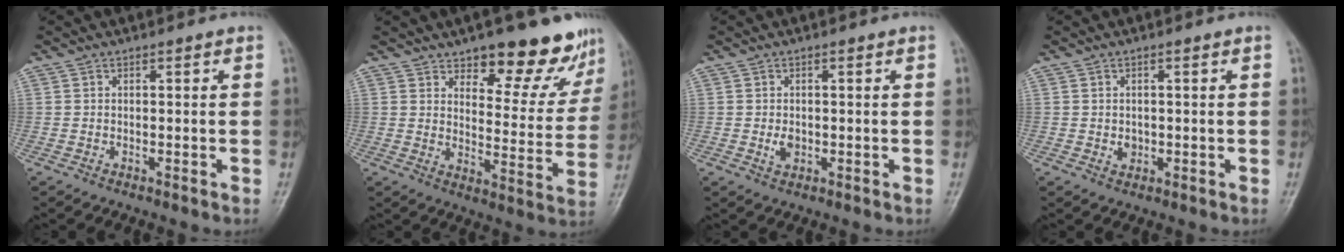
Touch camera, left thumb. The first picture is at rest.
{"total": 15.3, "force": [11.4, 6.2, 8.0], "torque": [-0.043, -0.079, 0.149]}
{"total": 2.1, "force": [-0.2, 1.5, 1.5], "torque": [-0.022, -0.001, -0.001]}
{"total": 1.6, "force": [-0.1, 1.3, 0.9], "torque": [-0.008, 0.001, 0.003]}